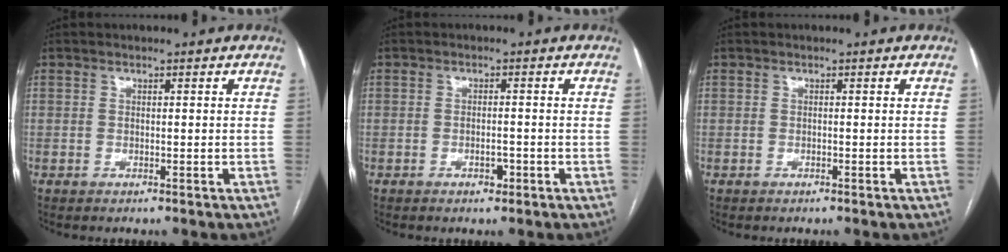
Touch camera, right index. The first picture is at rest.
{"total": 1.7, "force": [-0.9, 0.8, 1.3], "torque": [-0.021, 0.001, -0.011]}
{"total": 0.0}